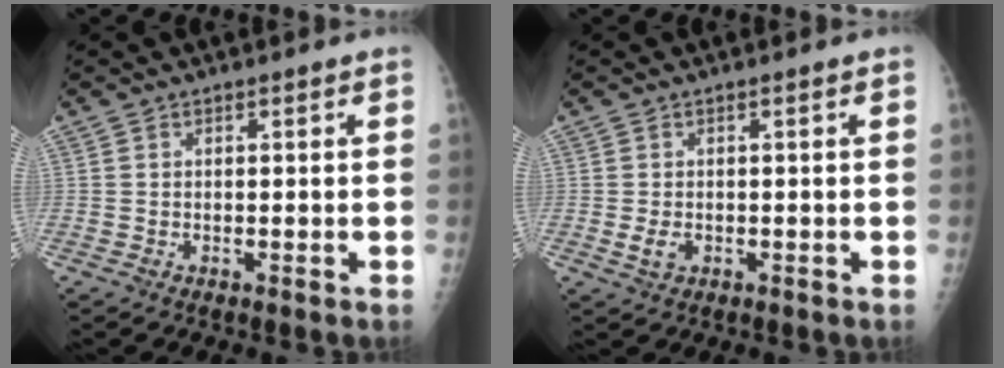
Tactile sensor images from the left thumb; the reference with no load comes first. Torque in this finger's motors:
{"motor_torque": [-0.23, 0.27, 0.35, 0.08, 0.02]}